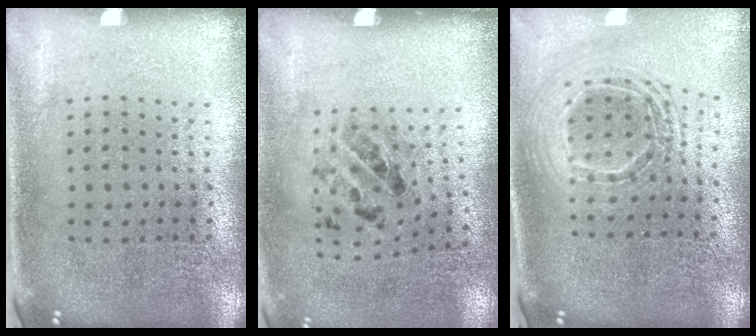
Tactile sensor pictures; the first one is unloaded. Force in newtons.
{"total": 1.3, "press": 0.8, "slide": 1.1}
{"total": 2.0, "press": 1.5, "slide": 1.3}